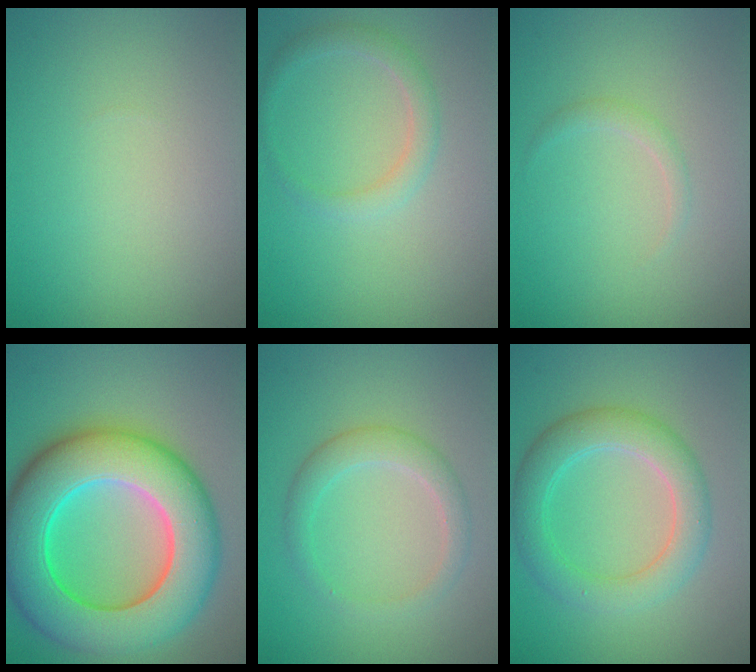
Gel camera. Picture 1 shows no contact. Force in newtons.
{"total": 1.9, "press": 1.9, "slide": 0.1}
{"total": 0.9, "press": 0.9, "slide": 0.0}
{"total": 13.2, "press": 13.2, "slide": 0.3}
{"total": 2.6, "press": 2.6, "slide": 0.2}
{"total": 4.6, "press": 4.6, "slide": 0.1}